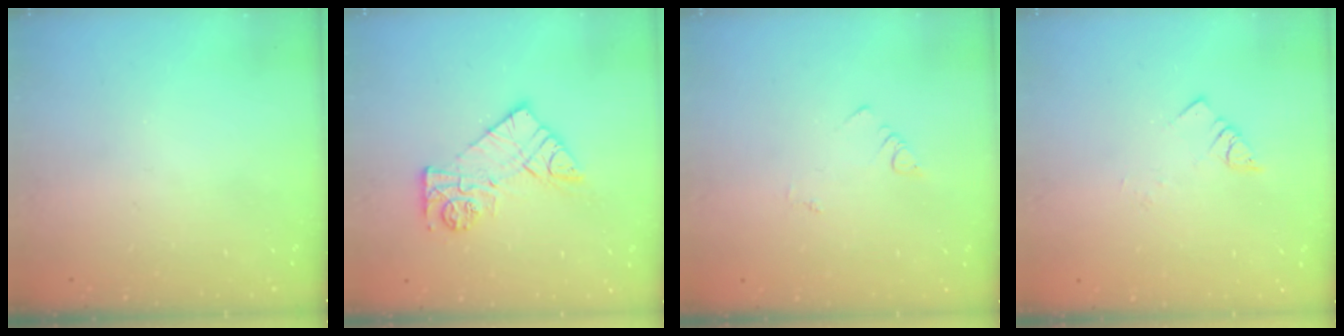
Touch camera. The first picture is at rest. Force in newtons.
{"total": 11.2, "press": 11.2, "slide": 0.8}
{"total": 1.1, "press": 1.1, "slide": 0.3}
{"total": 2.8, "press": 2.8, "slide": 0.3}